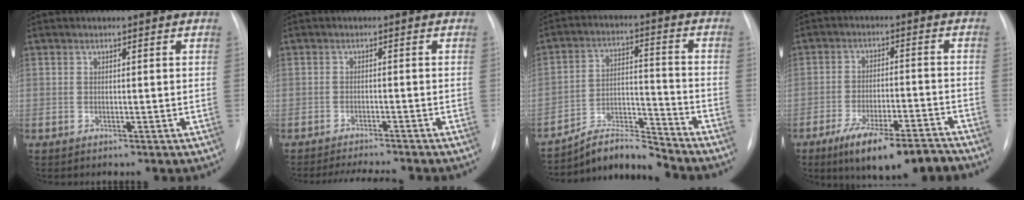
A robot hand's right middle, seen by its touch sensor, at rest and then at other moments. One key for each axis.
{"total": 7.0, "fx": -6.5, "fy": 0.1, "fz": 2.6, "tx": -0.037, "ty": -0.009, "tz": -0.098}
{"total": 8.2, "fx": -8.1, "fy": -0.6, "fz": 0.2, "tx": -0.006, "ty": 0.028, "tz": -0.143}
{"total": 13.0, "fx": -10.0, "fy": 2.6, "fz": 7.8, "tx": -0.118, "ty": -0.001, "tz": -0.160}